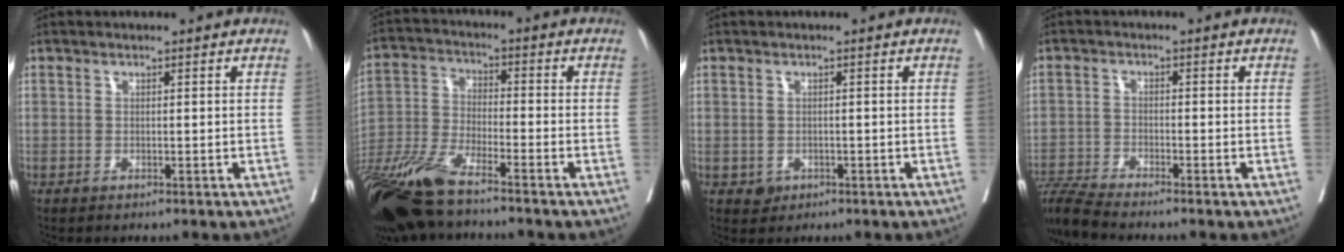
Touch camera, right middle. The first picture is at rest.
{"total": 13.2, "force": [-10.3, 1.8, 8.1], "torque": [-0.170, -0.031, -0.199]}
{"total": 1.5, "force": [-0.6, 1.4, 0.5], "torque": [-0.003, 0.004, -0.003]}
{"total": 5.0, "force": [-4.7, -1.3, 1.1], "torque": [-0.025, -0.016, -0.092]}